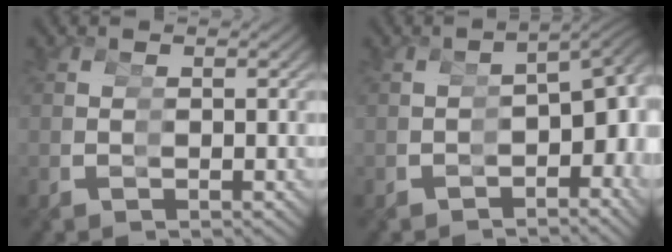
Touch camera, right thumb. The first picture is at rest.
{"total": 7.3, "force": [-0.8, 4.5, 5.7], "torque": [-0.063, 0.001, -0.017]}